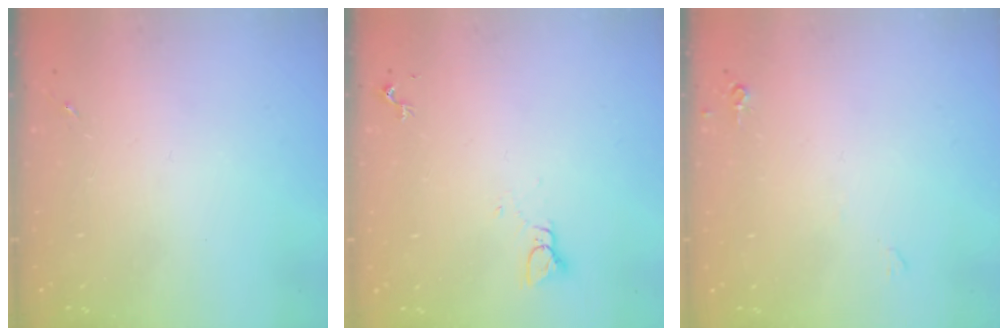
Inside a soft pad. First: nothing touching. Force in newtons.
{"total": 2.8, "press": 2.8, "slide": 0.1}
{"total": 4.1, "press": 4.0, "slide": 0.7}